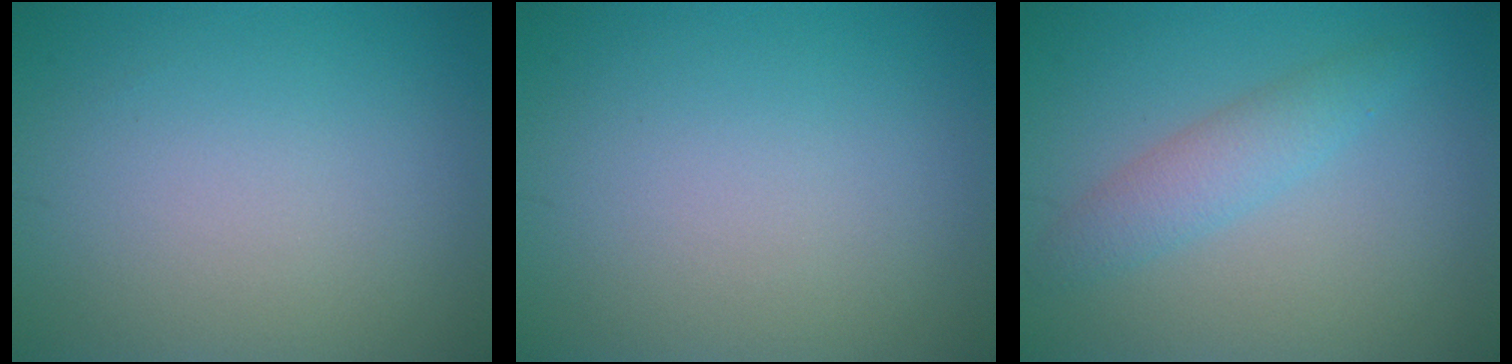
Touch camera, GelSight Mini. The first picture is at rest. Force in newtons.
{"total": 0.0}
{"total": 2.7, "press": 2.7, "slide": 0.1}